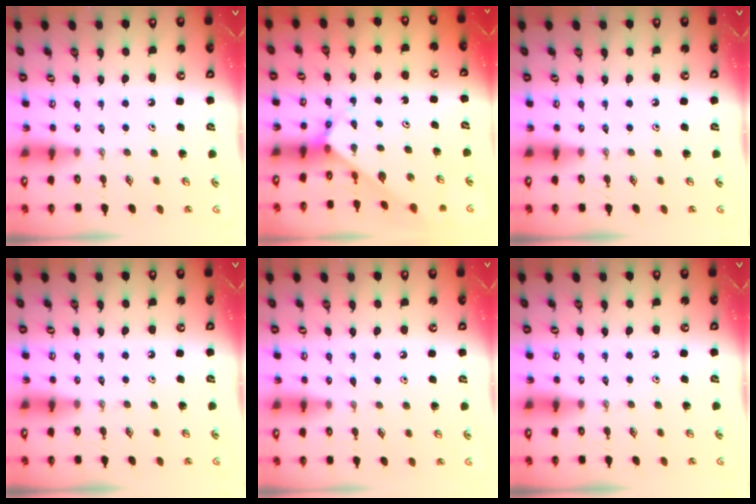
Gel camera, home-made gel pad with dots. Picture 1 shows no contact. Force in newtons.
{"total": 2.7, "press": 2.7, "slide": 0.1}
{"total": 0.0}
{"total": 0.0}
{"total": 4.2, "press": 4.2, "slide": 0.6}
{"total": 0.0}